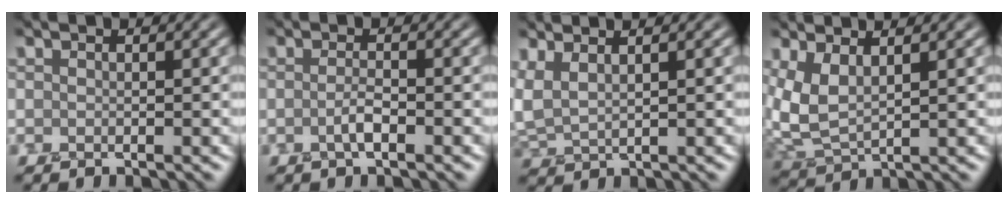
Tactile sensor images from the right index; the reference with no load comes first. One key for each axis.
{"total": 1.5, "fx": -0.6, "fy": 0.3, "fz": 1.4, "tx": -0.027, "ty": 0.000, "tz": -0.013}
{"total": 3.3, "fx": 2.2, "fy": 1.0, "fz": 2.2, "tx": -0.053, "ty": 0.010, "tz": 0.039}
{"total": 3.8, "fx": 1.6, "fy": 1.6, "fz": 3.0, "tx": -0.081, "ty": -0.003, "tz": 0.036}